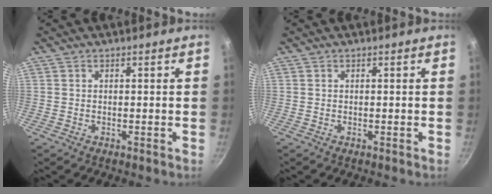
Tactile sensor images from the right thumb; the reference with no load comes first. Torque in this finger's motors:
{"motor_torque": [0.00, 0.00, 0.01, -0.01, 0.00]}